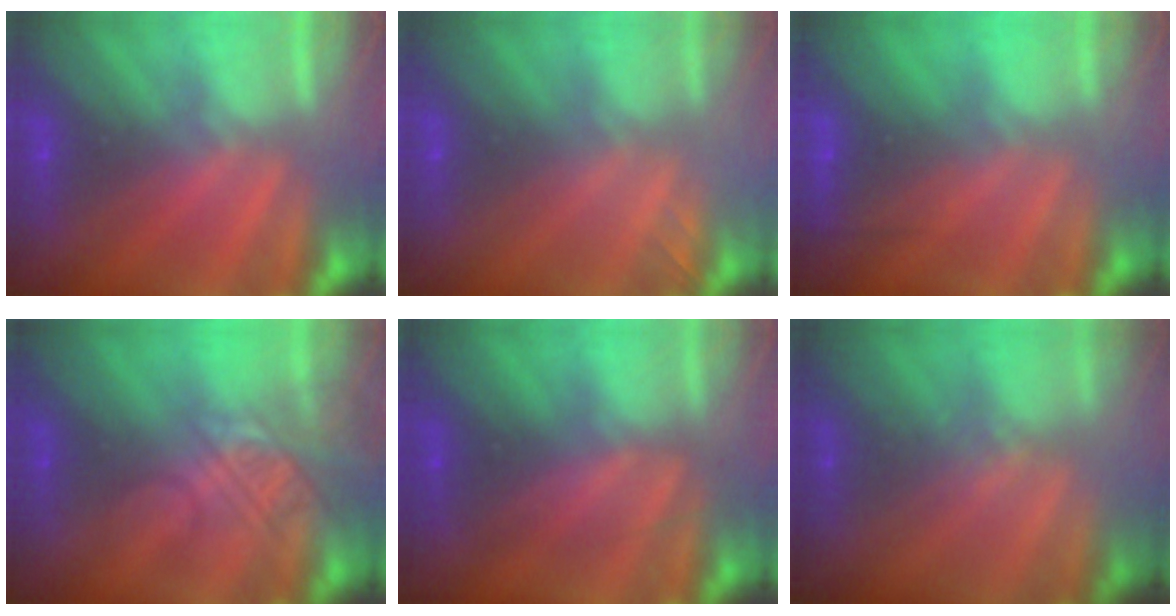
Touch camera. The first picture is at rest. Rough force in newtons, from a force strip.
{"total": 2.1}
{"total": 2.4}
{"total": 2.4}
{"total": 2.4}
{"total": 2.5}